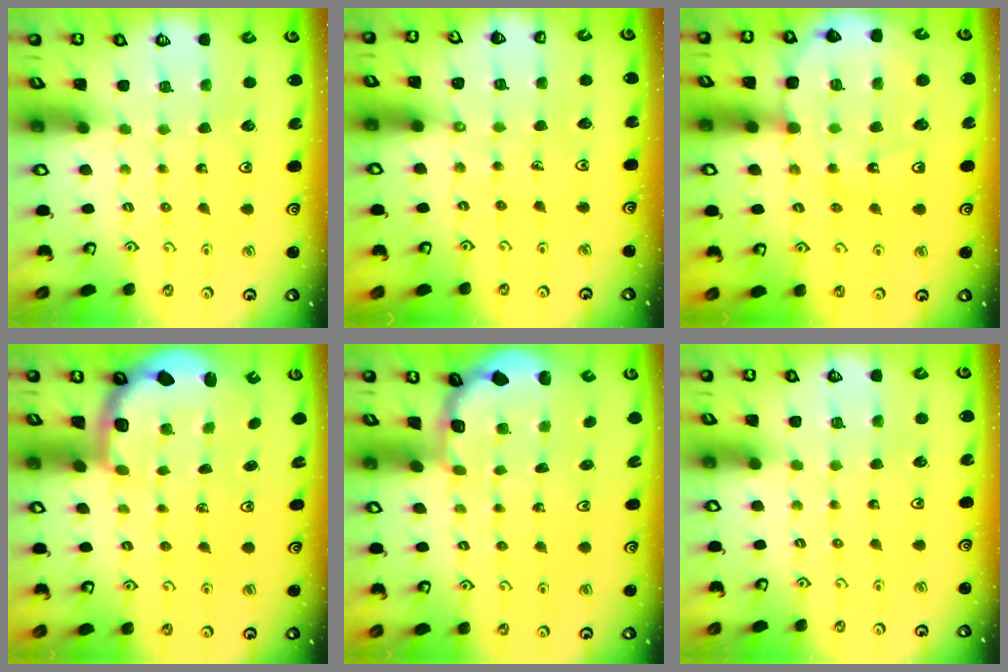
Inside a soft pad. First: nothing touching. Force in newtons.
{"total": 1.5, "press": 1.5, "slide": 0.2}
{"total": 12.4, "press": 12.0, "slide": 3.0}
{"total": 2.3, "press": 2.0, "slide": 1.1}
{"total": 1.8, "press": 1.6, "slide": 0.7}
{"total": 0.0}